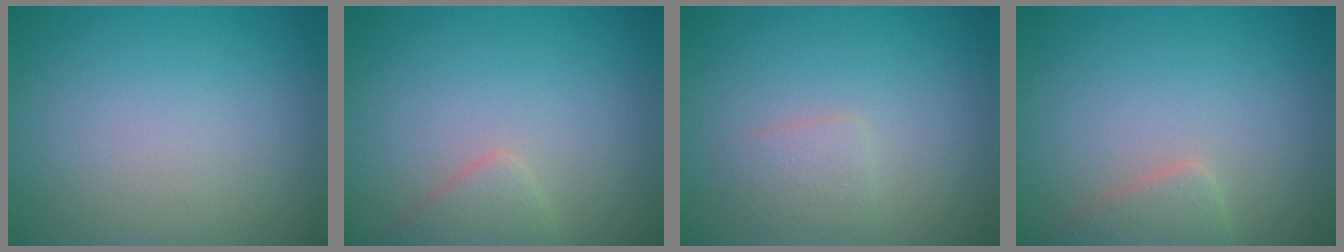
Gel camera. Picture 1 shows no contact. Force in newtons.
{"total": 1.9, "press": 1.9, "slide": 0.0}
{"total": 1.5, "press": 1.5, "slide": 0.1}
{"total": 2.0, "press": 2.0, "slide": 0.2}